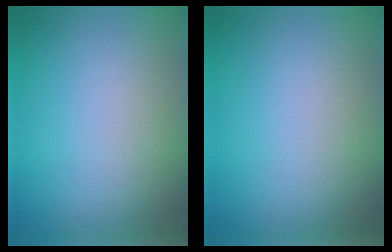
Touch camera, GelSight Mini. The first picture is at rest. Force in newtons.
{"total": 0.0}